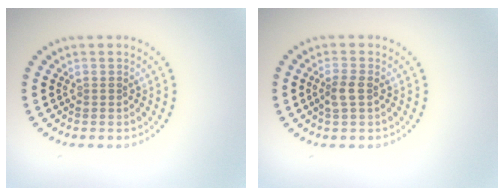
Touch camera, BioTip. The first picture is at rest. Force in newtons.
{"total": 1.7, "press": 1.7, "slide": 0.4}